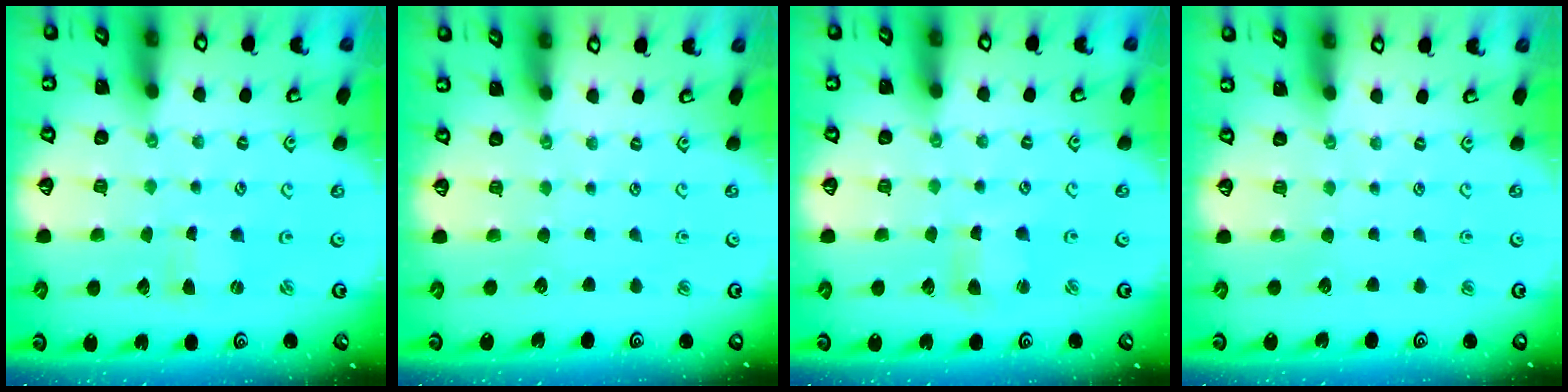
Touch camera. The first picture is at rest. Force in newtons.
{"total": 0.0}
{"total": 2.7, "press": 2.7, "slide": 0.3}
{"total": 0.0}